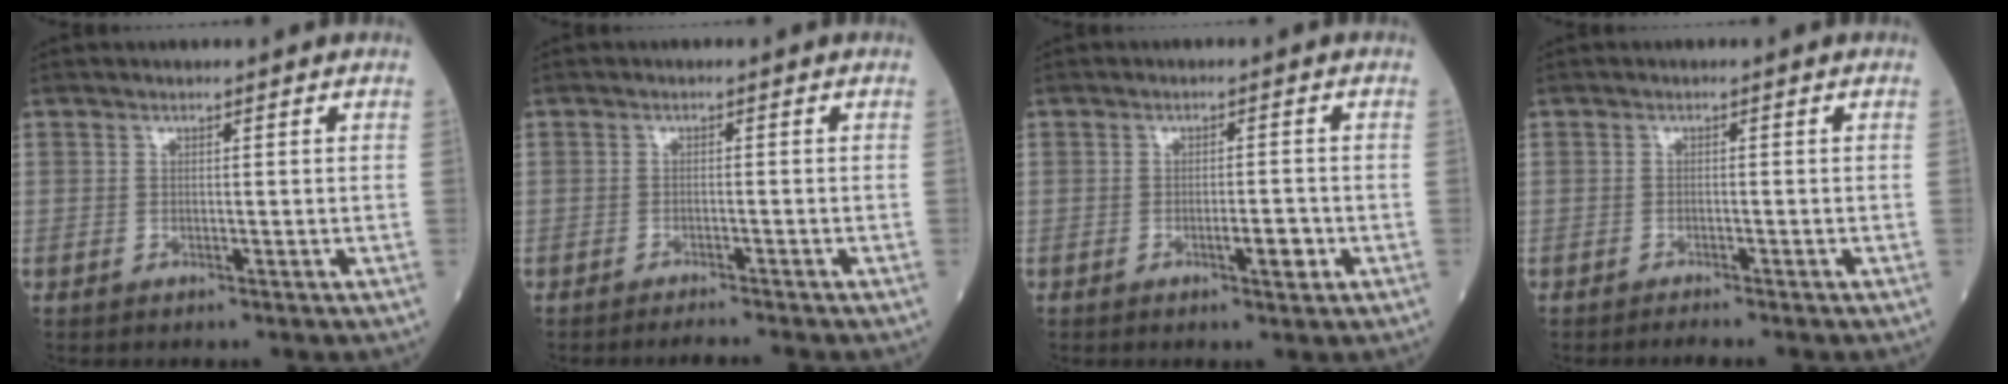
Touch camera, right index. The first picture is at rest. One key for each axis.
{"total": 3.2, "fx": -3.0, "fy": -0.5, "fz": 1.1, "tx": -0.014, "ty": -0.009, "tz": -0.045}
{"total": 3.1, "fx": -1.1, "fy": 0.6, "fz": 2.8, "tx": -0.044, "ty": 0.000, "tz": -0.014}
{"total": 2.4, "fx": -2.2, "fy": -0.2, "fz": 1.1, "tx": -0.014, "ty": -0.002, "tz": -0.031}